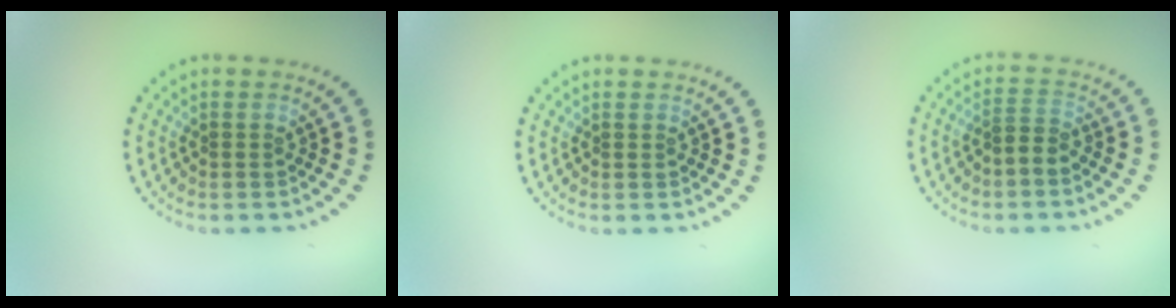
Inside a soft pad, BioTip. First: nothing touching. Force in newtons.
{"total": 0.0}
{"total": 1.9, "press": 1.6, "slide": 0.9}